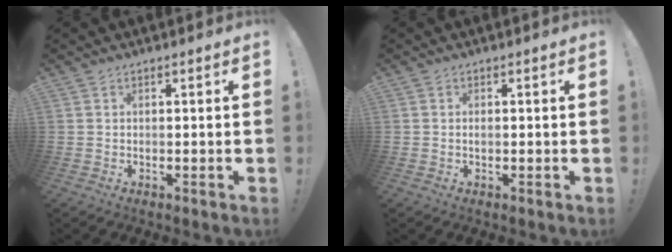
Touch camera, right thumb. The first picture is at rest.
{"total": 0.5, "force": [-0.1, 0.3, 0.4], "torque": [-0.012, 0.003, -0.002]}